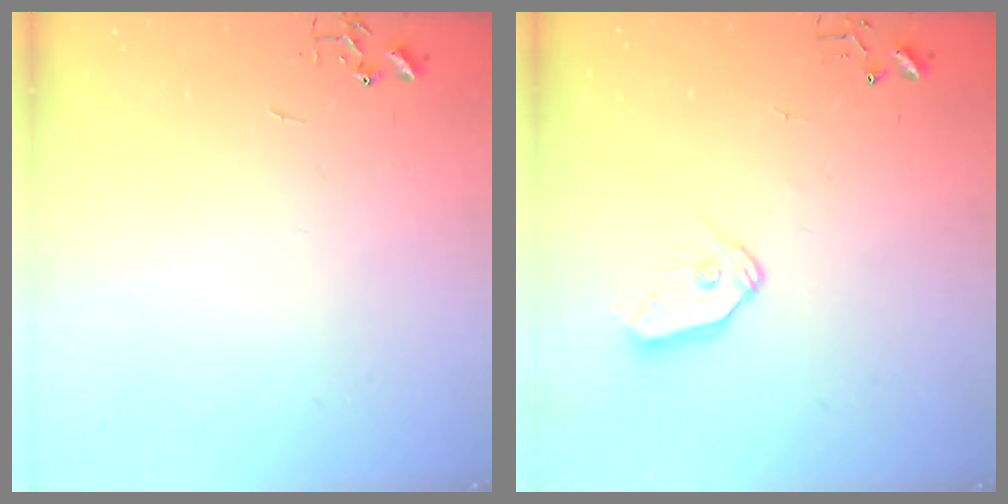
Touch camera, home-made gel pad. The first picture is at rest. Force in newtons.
{"total": 8.4, "press": 8.4, "slide": 0.5}